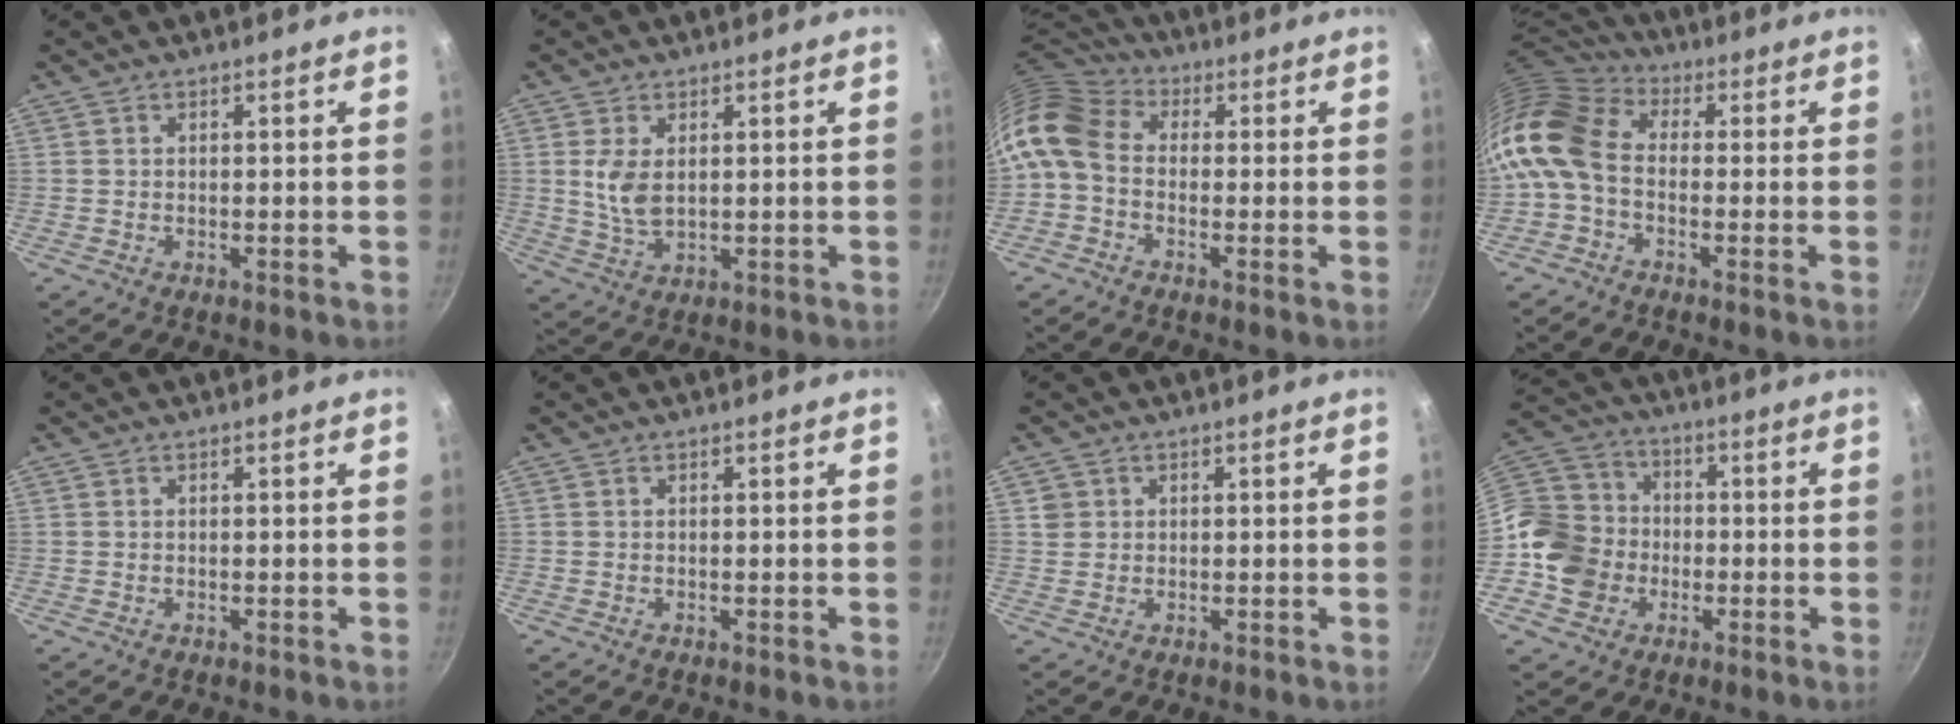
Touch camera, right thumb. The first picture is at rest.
{"total": 5.6, "force": [1.2, 3.1, 4.5], "torque": [-0.089, -0.012, 0.029]}
{"total": 11.0, "force": [-1.1, 8.1, 7.5], "torque": [-0.154, 0.033, -0.044]}
{"total": 11.9, "force": [-2.2, 8.1, 8.4], "torque": [-0.161, 0.037, -0.067]}
{"total": 0.0}
{"total": 0.0}
{"total": 2.1, "force": [0.6, 2.0, 0.5], "torque": [0.004, 0.009, 0.010]}
{"total": 14.9, "force": [-3.5, 12.8, 6.7], "torque": [-0.110, 0.041, -0.075]}